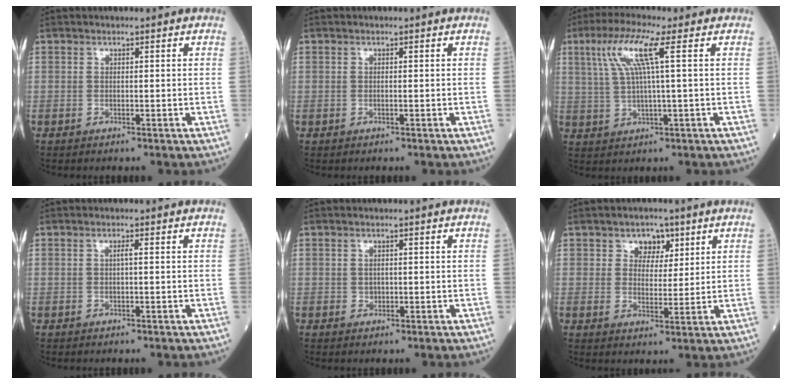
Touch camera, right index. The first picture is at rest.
{"total": 0.0}
{"total": 7.9, "force": [2.8, -0.2, 7.4], "torque": [-0.155, 0.015, 0.056]}
{"total": 0.7, "force": [0.0, -0.1, 0.7], "torque": [-0.012, 0.001, 0.000]}
{"total": 0.8, "force": [0.1, 0.7, 0.4], "torque": [-0.006, 0.001, 0.001]}
{"total": 4.3, "force": [2.3, 3.1, 1.9], "torque": [-0.020, 0.005, 0.036]}